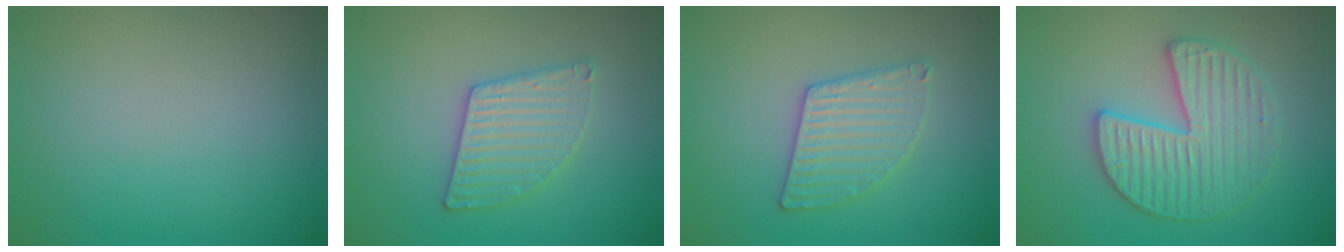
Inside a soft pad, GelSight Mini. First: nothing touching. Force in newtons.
{"total": 3.0, "press": 3.0, "slide": 0.2}
{"total": 3.0, "press": 3.0, "slide": 0.2}
{"total": 4.3, "press": 4.3, "slide": 0.6}